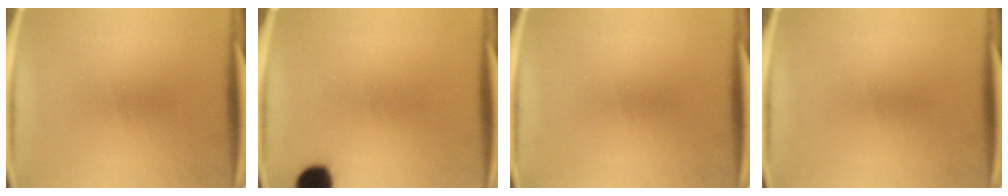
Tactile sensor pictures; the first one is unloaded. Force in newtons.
{"total": 6.5}
{"total": 0.0}
{"total": 0.0}